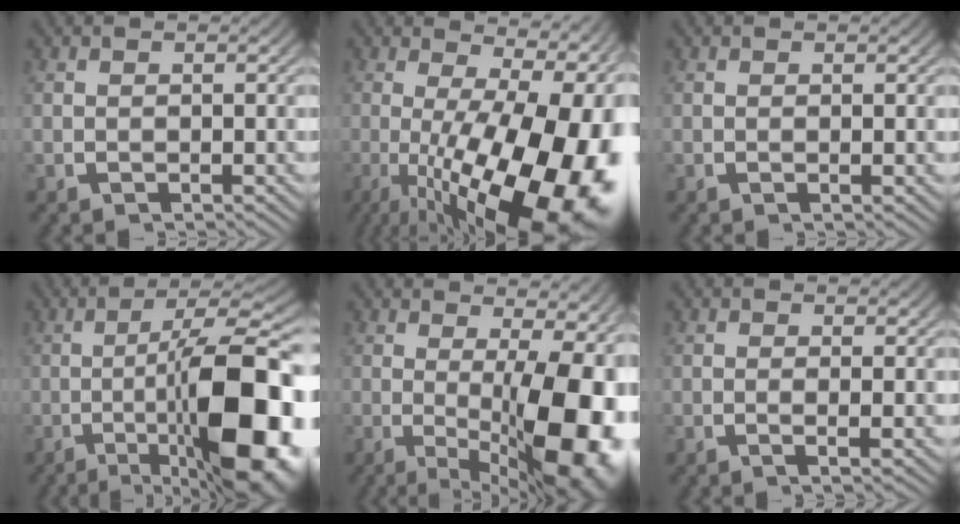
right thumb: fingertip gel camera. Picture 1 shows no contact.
{"total": 21.2, "force": [-3.9, 11.6, 17.3], "torque": [-0.271, -0.064, -0.022]}
{"total": 0.5, "force": [0.2, 0.0, 0.5], "torque": [-0.007, 0.001, -0.001]}
{"total": 16.5, "force": [-4.5, 6.3, 14.6], "torque": [-0.225, -0.029, -0.049]}
{"total": 13.7, "force": [-2.3, 6.4, 11.9], "torque": [-0.163, -0.045, -0.015]}
{"total": 1.4, "force": [0.0, 0.0, 1.4], "torque": [-0.026, -0.002, -0.007]}